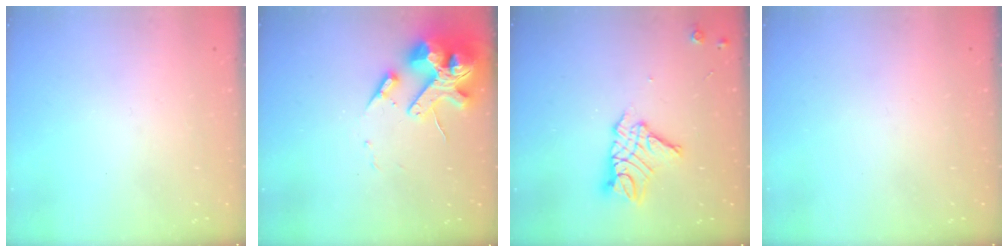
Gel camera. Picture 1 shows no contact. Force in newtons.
{"total": 16.4, "press": 16.1, "slide": 2.7}
{"total": 11.0, "press": 11.0, "slide": 1.1}
{"total": 0.0}